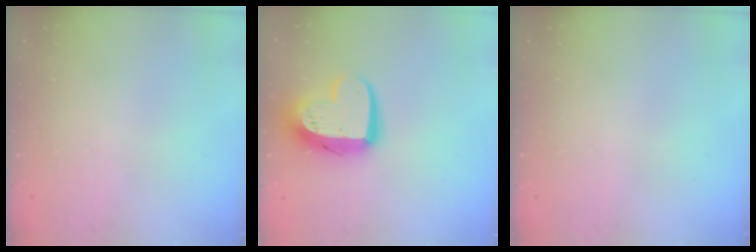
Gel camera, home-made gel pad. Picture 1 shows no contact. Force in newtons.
{"total": 14.4, "press": 14.3, "slide": 1.4}
{"total": 0.0}